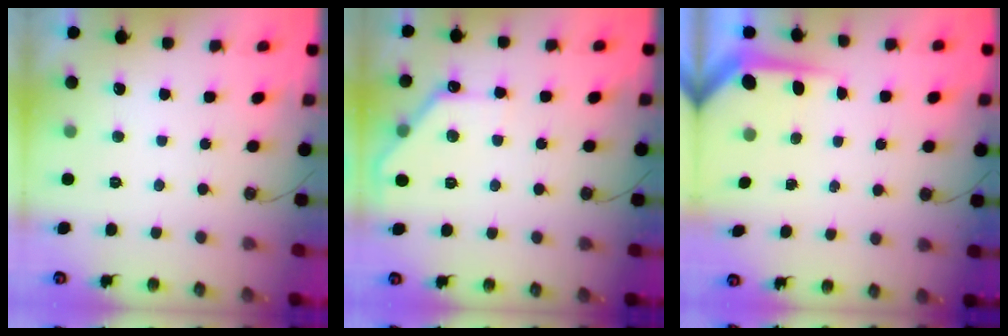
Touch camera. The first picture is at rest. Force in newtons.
{"total": 10.0, "press": 10.0, "slide": 0.4}
{"total": 4.6, "press": 4.6, "slide": 0.4}